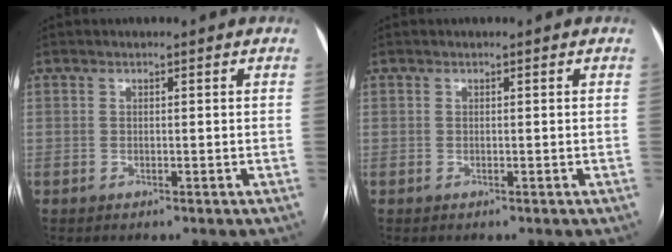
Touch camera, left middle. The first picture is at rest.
{"total": 0.0}